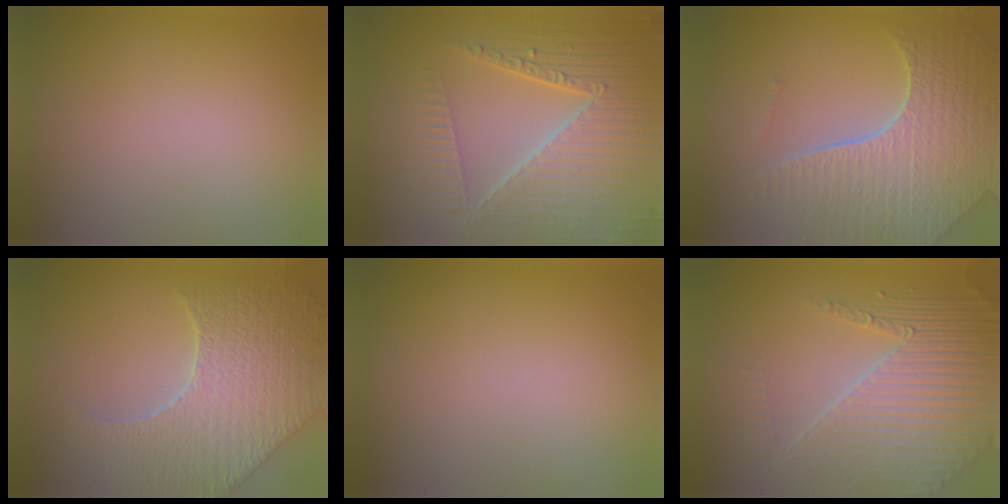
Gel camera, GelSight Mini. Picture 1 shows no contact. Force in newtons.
{"total": 7.5, "press": 5.6, "slide": 5.0}
{"total": 8.4, "press": 5.8, "slide": 6.0}
{"total": 8.5, "press": 6.3, "slide": 5.8}
{"total": 0.0}
{"total": 5.8, "press": 4.8, "slide": 3.2}